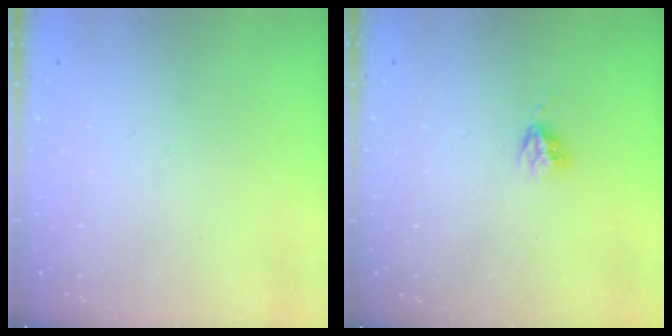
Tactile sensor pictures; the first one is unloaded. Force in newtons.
{"total": 3.7, "press": 3.7, "slide": 0.6}